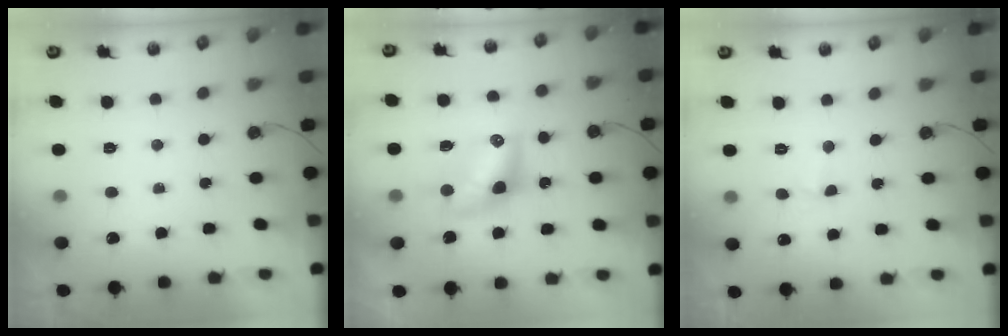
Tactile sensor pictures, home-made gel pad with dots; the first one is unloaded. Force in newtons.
{"total": 9.1, "press": 9.0, "slide": 0.8}
{"total": 3.7, "press": 3.6, "slide": 0.6}